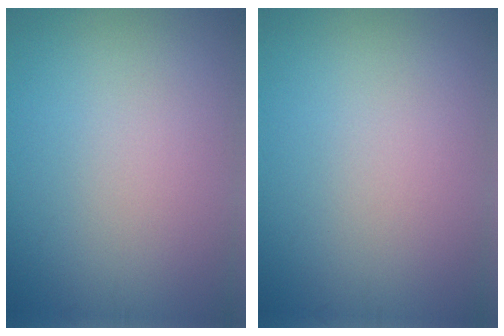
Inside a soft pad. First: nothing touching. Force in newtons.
{"total": 0.0}